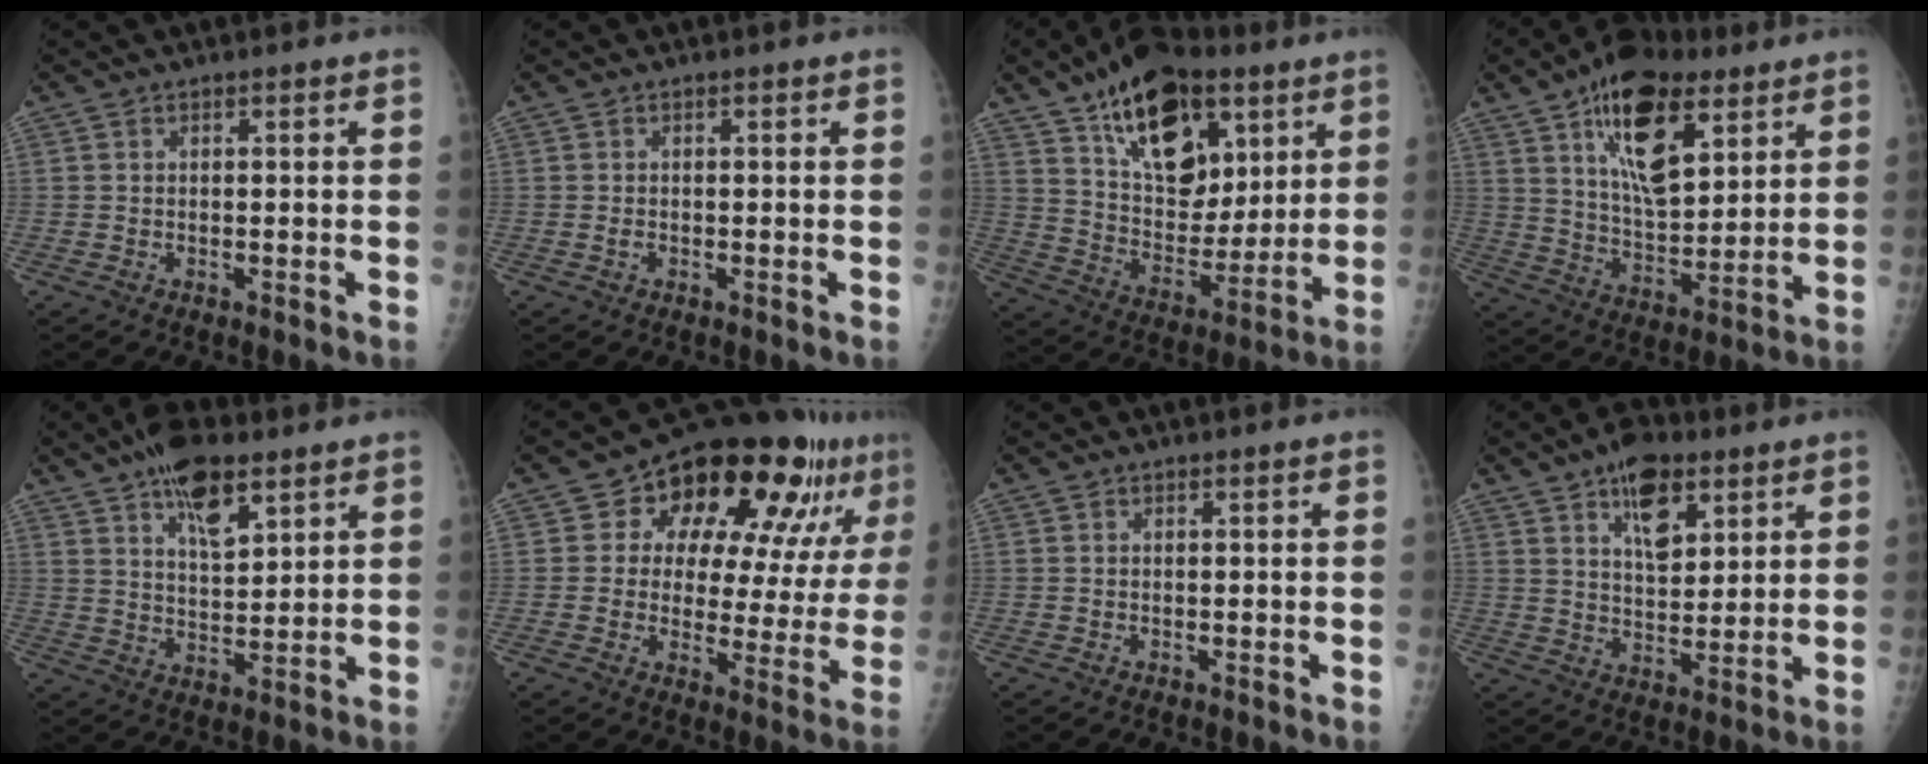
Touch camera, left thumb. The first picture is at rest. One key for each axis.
{"total": 0.7, "fx": -0.2, "fy": 0.5, "fz": 0.5, "tx": -0.005, "ty": 0.001, "tz": -0.004}
{"total": 21.6, "fx": 11.5, "fy": 12.5, "fz": 13.3, "tx": -0.168, "ty": -0.048, "tz": 0.195}
{"total": 19.2, "fx": 9.6, "fy": 9.4, "fz": 13.7, "tx": -0.189, "ty": -0.039, "tz": 0.165}
{"total": 11.0, "fx": 6.7, "fy": 4.6, "fz": 7.4, "tx": -0.104, "ty": -0.029, "tz": 0.114}
{"total": 21.3, "fx": 11.1, "fy": 9.9, "fz": 15.2, "tx": -0.166, "ty": -0.017, "tz": 0.155}
{"total": 0.0}
{"total": 10.5, "fx": 5.6, "fy": 5.6, "fz": 6.9, "tx": -0.085, "ty": -0.026, "tz": 0.092}